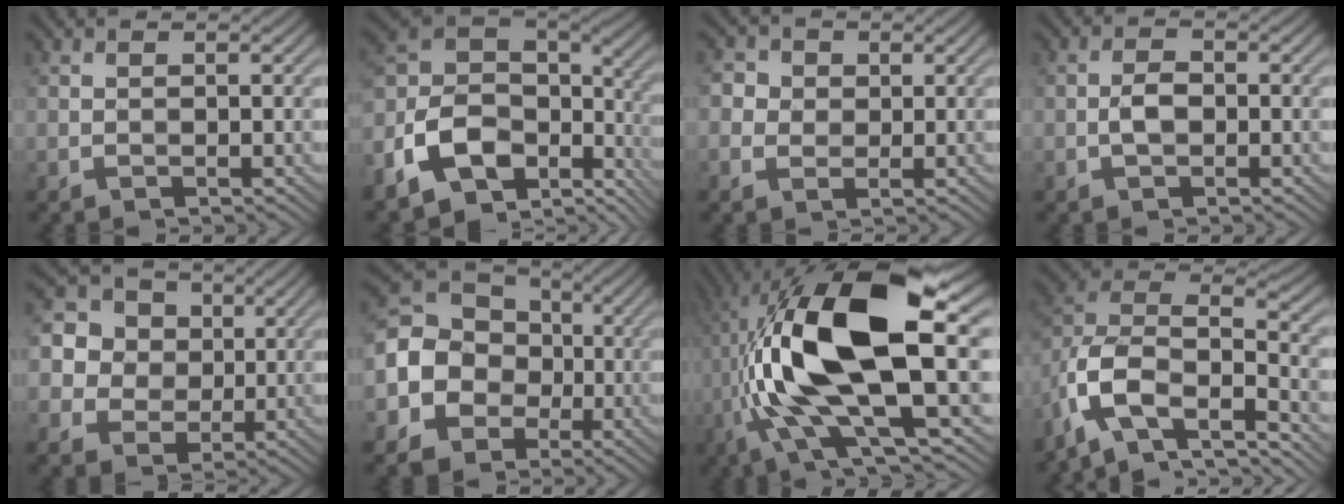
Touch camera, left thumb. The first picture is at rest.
{"total": 13.9, "force": [-5.2, 8.8, 9.4], "torque": [-0.227, -0.009, -0.094]}
{"total": 3.3, "force": [0.7, 3.0, 1.2], "torque": [-0.050, 0.003, 0.011]}
{"total": 2.5, "force": [-0.5, 1.4, 2.0], "torque": [-0.042, 0.003, -0.011]}
{"total": 10.4, "force": [2.5, 9.3, 3.8], "torque": [-0.151, 0.028, 0.053]}
{"total": 11.0, "force": [-2.0, 9.5, 5.2], "torque": [-0.123, -0.019, -0.055]}
{"total": 16.8, "force": [1.1, 5.2, 16.0], "torque": [-0.324, 0.017, 0.020]}
{"total": 13.2, "force": [-7.5, 6.6, 8.6], "torque": [-0.212, -0.012, -0.140]}